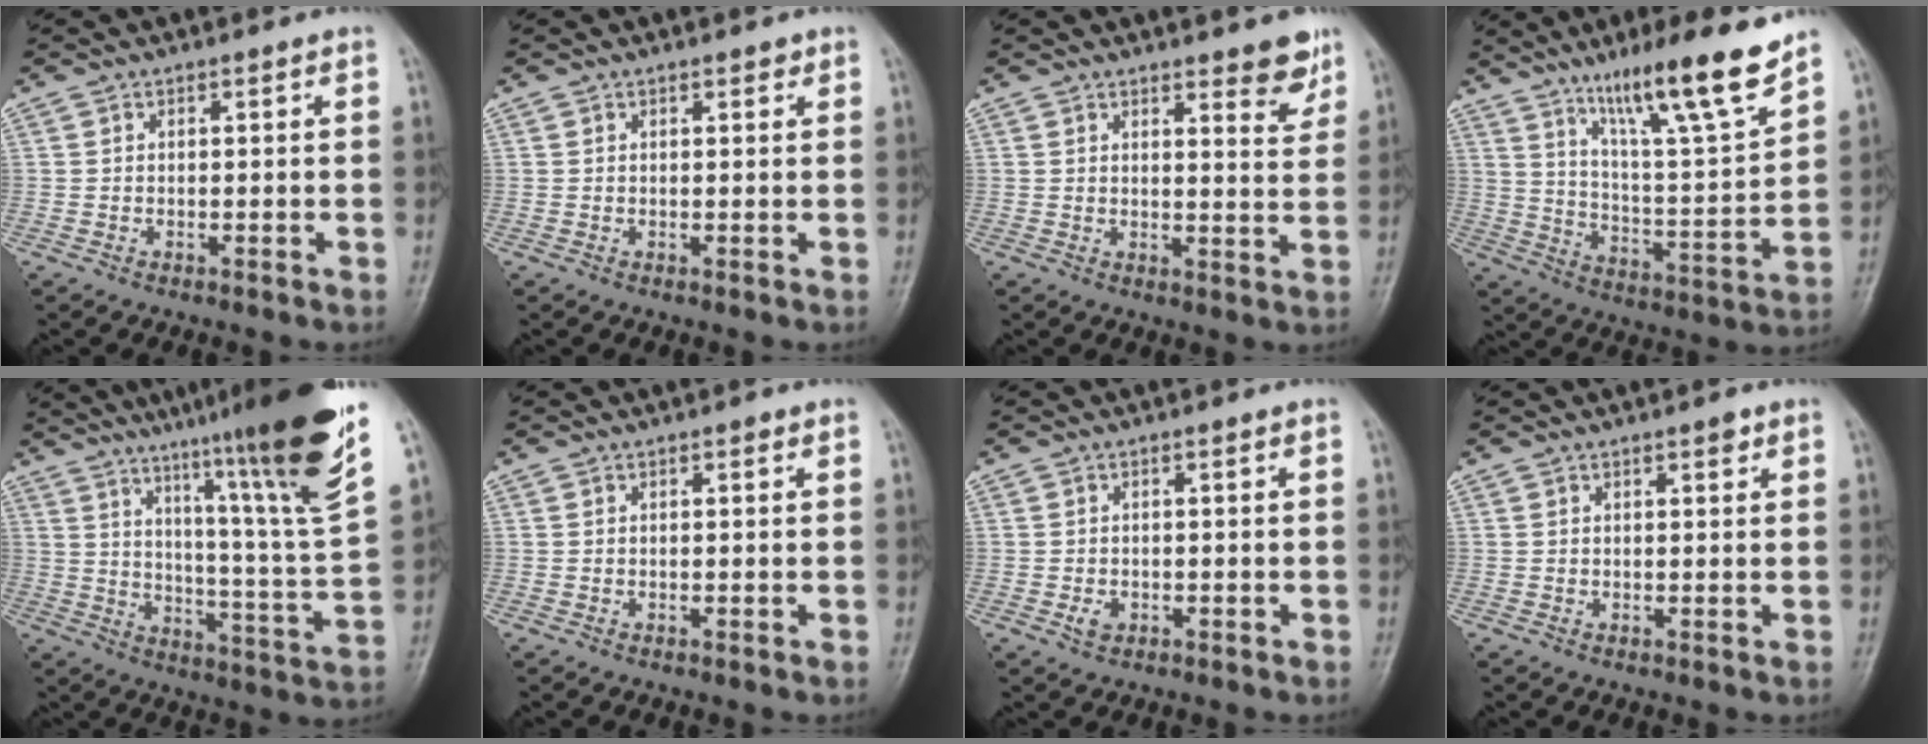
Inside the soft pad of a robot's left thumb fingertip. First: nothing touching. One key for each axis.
{"total": 1.1, "fx": 0.8, "fy": 0.5, "fz": 0.6, "tx": -0.005, "ty": -0.003, "tz": 0.008}
{"total": 5.8, "fx": 4.2, "fy": 1.6, "fz": 3.7, "tx": -0.028, "ty": -0.029, "tz": 0.051}
{"total": 17.4, "fx": 12.3, "fy": 1.5, "fz": 12.2, "tx": -0.181, "ty": -0.072, "tz": 0.206}
{"total": 25.2, "fx": 17.2, "fy": 0.8, "fz": 18.4, "tx": -0.253, "ty": -0.089, "tz": 0.250}
{"total": 0.6, "fx": 0.4, "fy": 0.2, "fz": 0.4, "tx": -0.006, "ty": -0.001, "tz": 0.002}
{"total": 1.6, "fx": -0.4, "fy": 1.2, "fz": 1.0, "tx": -0.016, "ty": -0.001, "tz": -0.006}
{"total": 1.6, "fx": 1.0, "fy": 0.5, "fz": 1.1, "tx": -0.011, "ty": -0.004, "tz": 0.013}